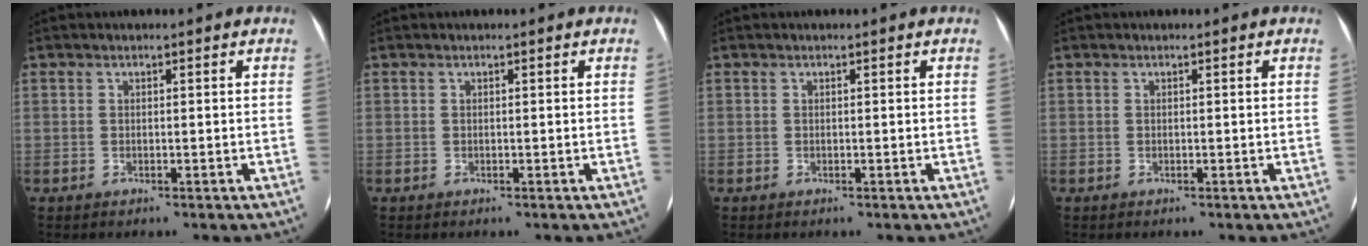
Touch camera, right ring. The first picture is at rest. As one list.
[{"total": 0.0}, {"total": 0.0}, {"total": 0.0}]